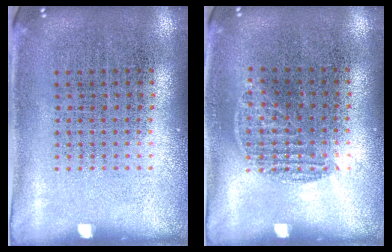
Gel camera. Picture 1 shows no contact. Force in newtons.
{"total": 0.8, "press": 0.7, "slide": 0.4}